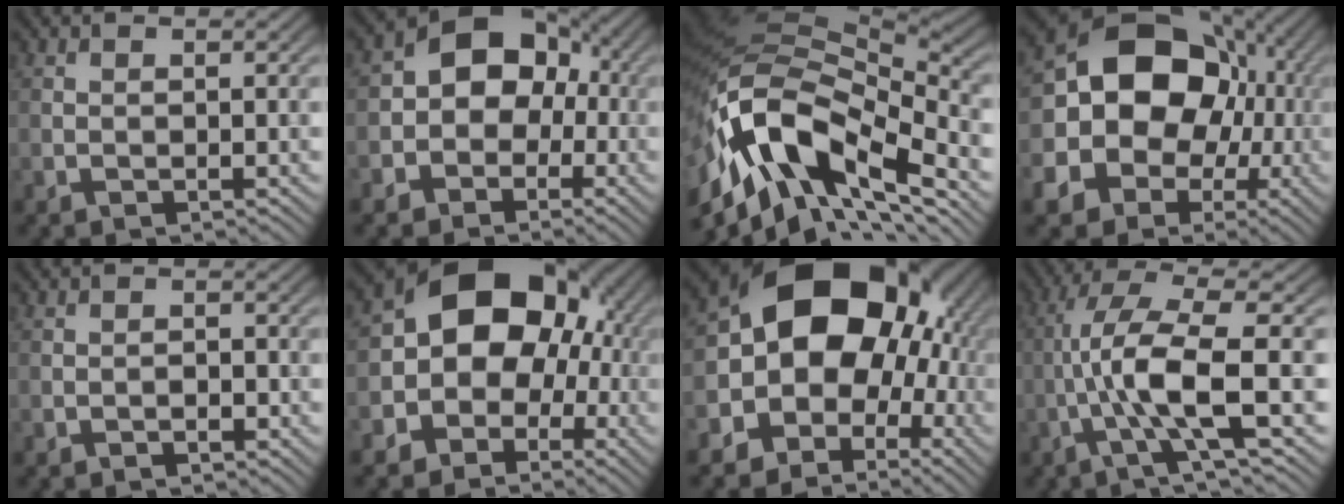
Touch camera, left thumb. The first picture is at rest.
{"total": 8.7, "force": [-1.1, 7.0, 5.1], "torque": [-0.063, 0.009, -0.050]}
{"total": 17.9, "force": [-6.5, 8.6, 14.2], "torque": [-0.298, -0.006, -0.119]}
{"total": 17.2, "force": [-0.2, 14.6, 9.1], "torque": [-0.204, 0.002, -0.025]}
{"total": 1.0, "force": [-0.6, 0.5, 0.6], "torque": [-0.005, 0.002, -0.010]}
{"total": 13.2, "force": [-0.3, 10.6, 7.9], "torque": [-0.123, -0.005, -0.031]}
{"total": 16.9, "force": [0.6, 13.7, 9.8], "torque": [-0.136, -0.004, -0.008]}
{"total": 9.5, "force": [-2.1, 1.8, 9.1], "torque": [-0.165, 0.016, -0.052]}